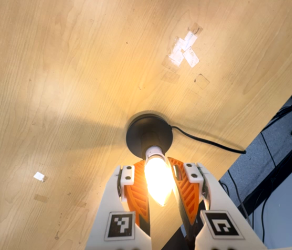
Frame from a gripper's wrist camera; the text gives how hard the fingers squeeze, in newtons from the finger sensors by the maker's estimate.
{"total": 13.8, "left": 13.4, "right": 14.2}